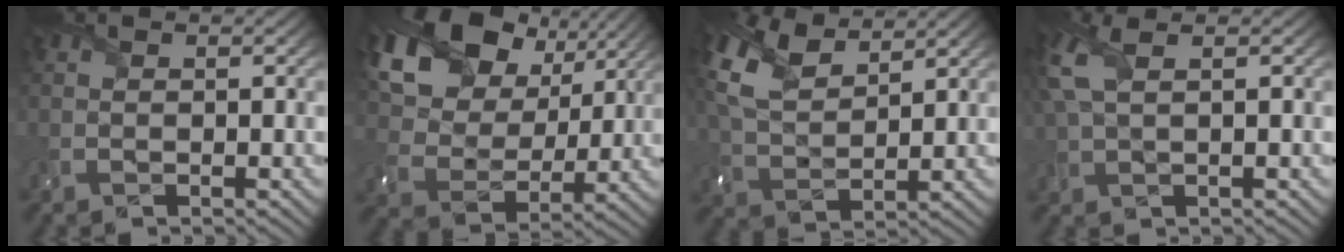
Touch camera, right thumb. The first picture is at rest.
{"total": 20.6, "force": [10.7, 14.1, 10.5], "torque": [-0.269, 0.054, 0.227]}
{"total": 9.2, "force": [5.5, 4.5, 5.9], "torque": [-0.169, 0.020, 0.114]}
{"total": 4.8, "force": [1.8, 1.9, 4.1], "torque": [-0.116, 0.016, 0.032]}